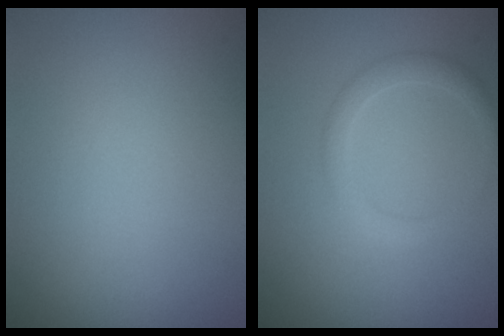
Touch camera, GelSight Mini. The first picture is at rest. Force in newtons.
{"total": 1.7, "press": 1.7, "slide": 0.1}